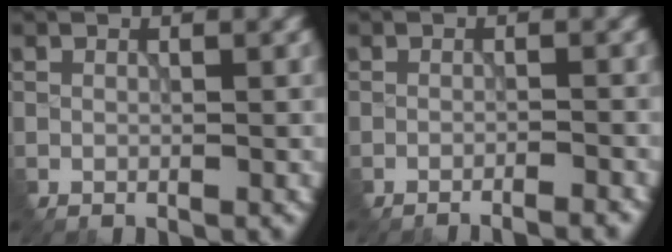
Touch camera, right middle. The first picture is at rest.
{"total": 3.3, "force": [-3.2, 0.2, 0.9], "torque": [-0.005, 0.011, -0.045]}